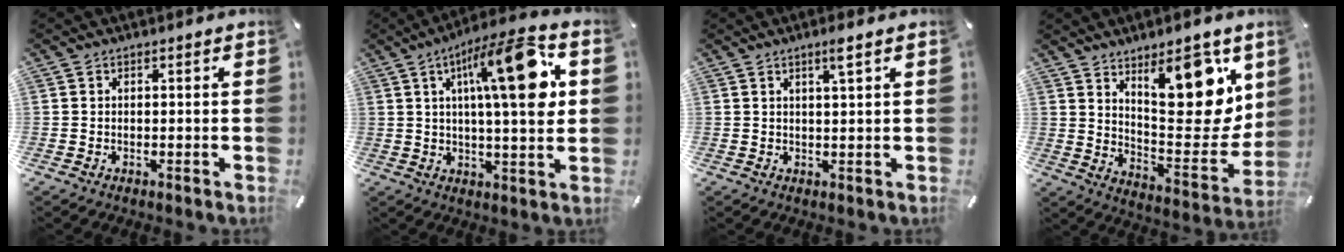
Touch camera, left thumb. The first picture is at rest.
{"total": 19.1, "force": [5.5, 5.1, 17.6], "torque": [-0.270, -0.009, 0.070]}
{"total": 3.1, "force": [1.9, 0.0, 2.5], "torque": [-0.053, -0.001, 0.030]}
{"total": 17.4, "force": [10.8, 7.5, 11.4], "torque": [-0.124, -0.087, 0.178]}